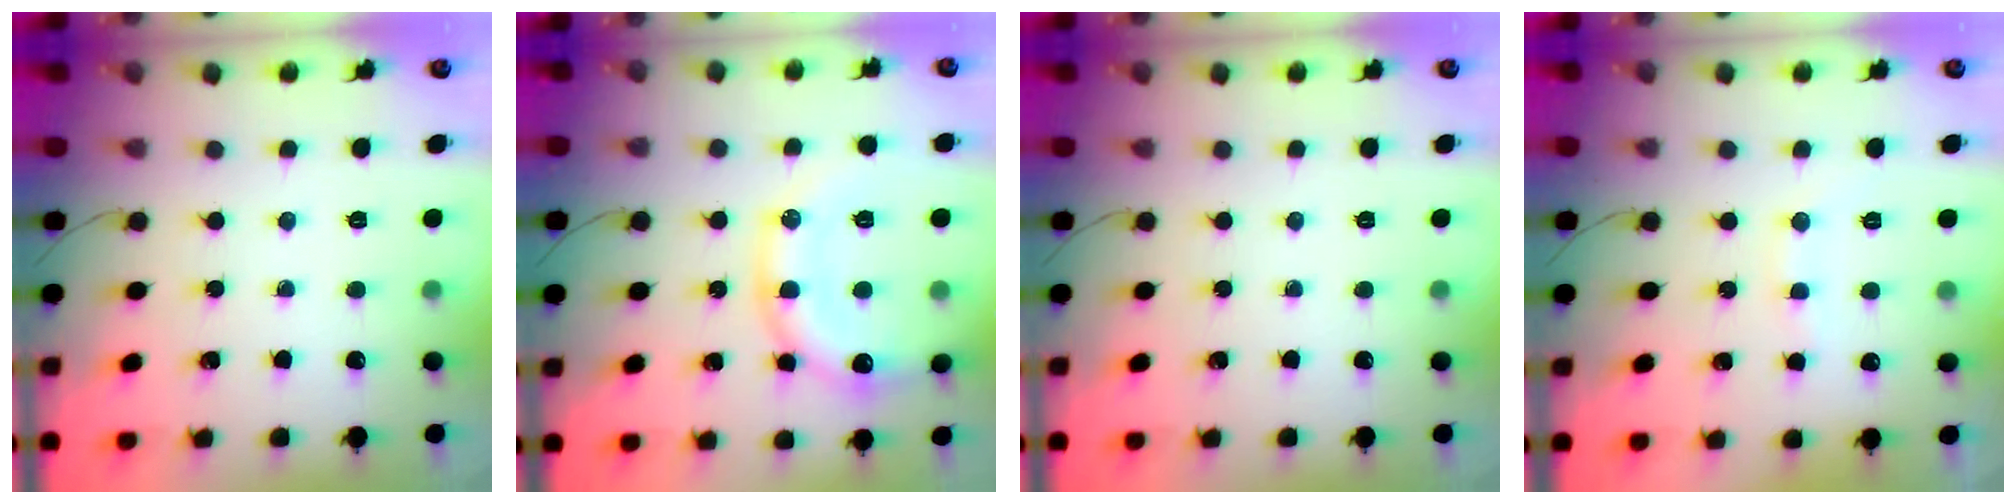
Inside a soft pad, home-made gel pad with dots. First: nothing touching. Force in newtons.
{"total": 14.0, "press": 13.9, "slide": 1.9}
{"total": 0.0}
{"total": 7.1, "press": 6.9, "slide": 1.4}